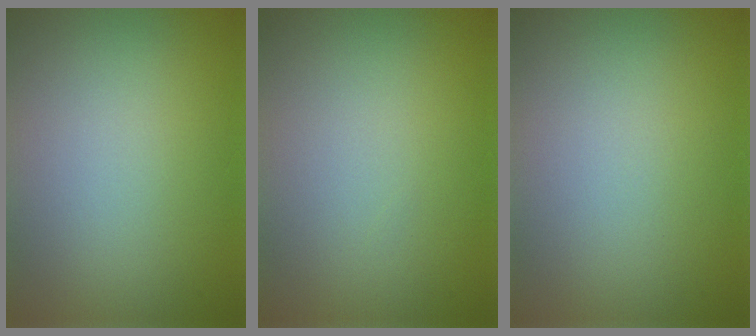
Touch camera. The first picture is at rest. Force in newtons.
{"total": 0.0}
{"total": 0.0}